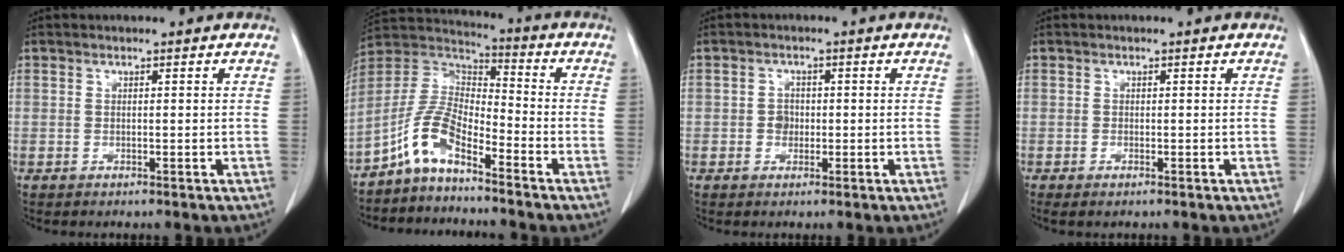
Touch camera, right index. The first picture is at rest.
{"total": 8.6, "force": [-5.8, 2.7, 5.8], "torque": [-0.138, 0.020, -0.121]}
{"total": 1.9, "force": [-0.4, 1.7, 1.0], "torque": [-0.013, 0.006, -0.005]}
{"total": 1.0, "force": [-0.7, 0.3, 0.7], "torque": [-0.014, -0.002, -0.008]}